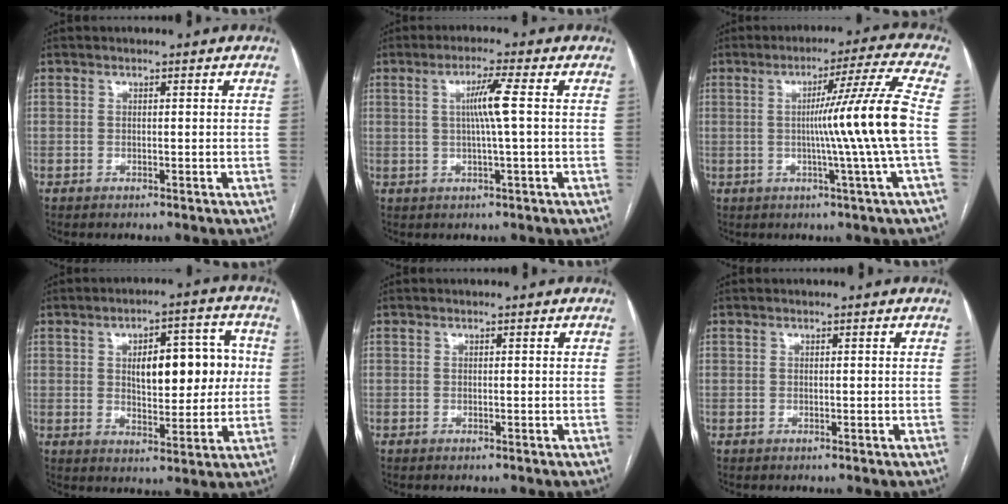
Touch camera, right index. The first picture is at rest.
{"total": 5.0, "force": [0.6, -0.8, 4.9], "torque": [-0.093, 0.002, 0.013]}
{"total": 12.3, "force": [-0.6, -3.4, 11.8], "torque": [-0.180, -0.009, -0.006]}
{"total": 11.8, "force": [1.7, 4.9, 10.6], "torque": [-0.143, 0.024, 0.032]}
{"total": 0.0}
{"total": 0.0}